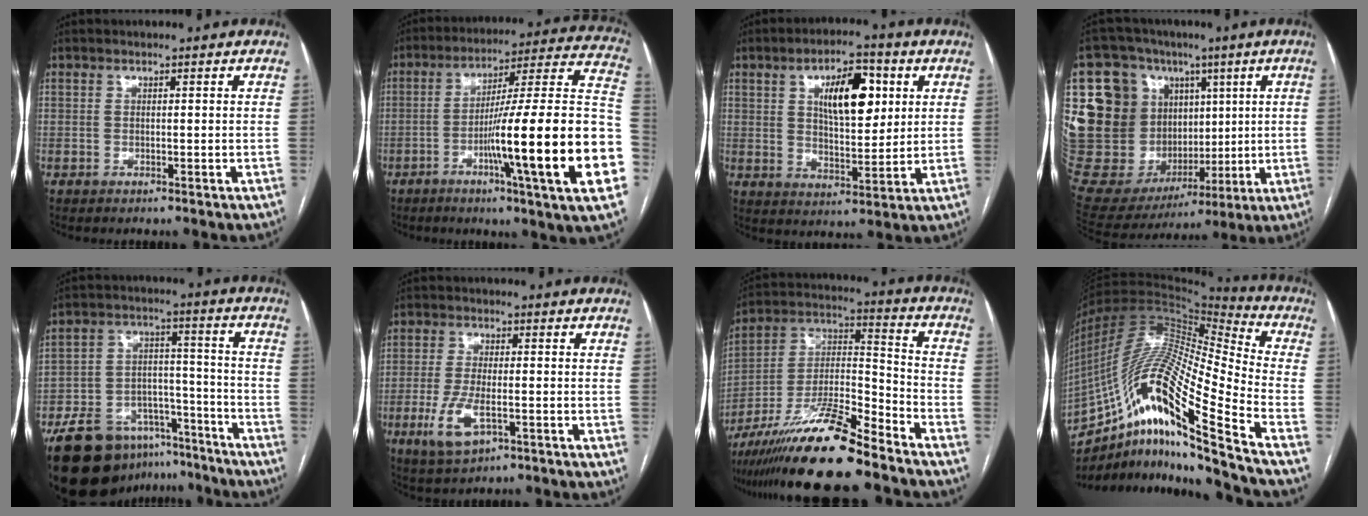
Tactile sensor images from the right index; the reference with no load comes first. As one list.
[{"total": 26.0, "force": [-6.8, -0.2, 25.1], "torque": [-0.287, -0.001, -0.113]}, {"total": 11.3, "force": [3.7, 4.5, 9.7], "torque": [-0.156, 0.012, 0.065]}, {"total": 31.7, "force": [6.7, 24.3, 19.2], "torque": [-0.439, 0.090, 0.149]}, {"total": 17.7, "force": [-13.4, 9.3, 6.9], "torque": [-0.112, 0.047, -0.207]}, {"total": 7.0, "force": [-2.6, 2.4, 6.1], "torque": [-0.132, -0.013, -0.042]}, {"total": 17.2, "force": [-13.4, 1.3, 10.7], "torque": [-0.205, -0.004, -0.240]}, {"total": 23.1, "force": [-13.4, 0.8, 18.8], "torque": [-0.375, -0.005, -0.245]}]